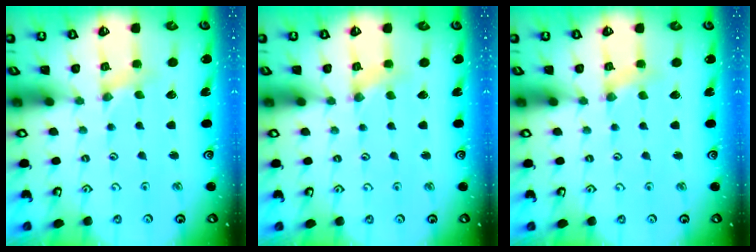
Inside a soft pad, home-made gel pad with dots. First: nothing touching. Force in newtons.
{"total": 0.0}
{"total": 0.6, "press": 0.6, "slide": 0.1}